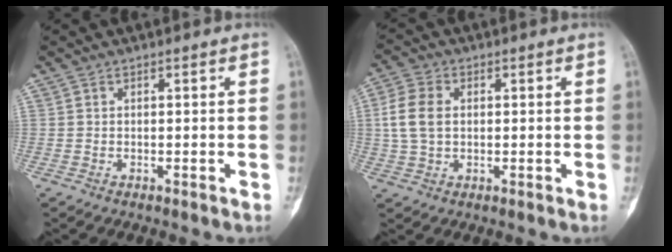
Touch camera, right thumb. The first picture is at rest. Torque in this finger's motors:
{"motor_torque": [0.71, 1.17, 0.33, -0.38, 0.25]}